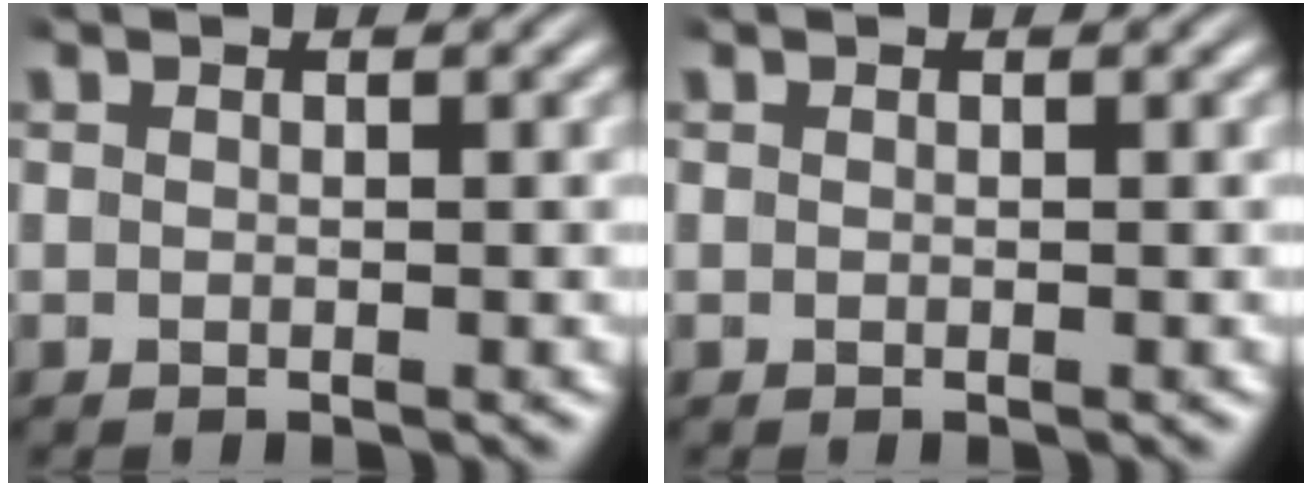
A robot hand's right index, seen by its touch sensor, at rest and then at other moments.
{"total": 0.0}